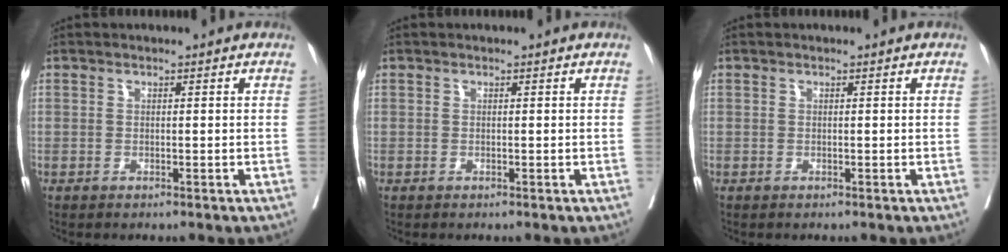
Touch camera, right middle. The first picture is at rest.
{"total": 0.0}
{"total": 0.0}